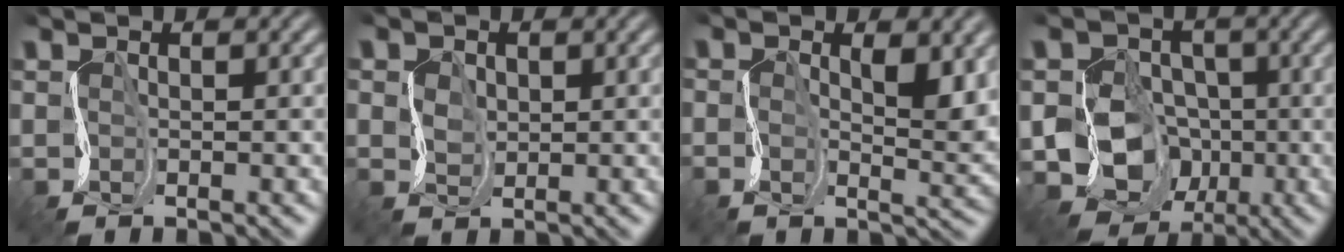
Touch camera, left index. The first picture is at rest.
{"total": 1.0, "force": [-0.2, 0.9, -0.1], "torque": [-0.010, 0.000, -0.003]}
{"total": 2.9, "force": [0.1, 1.4, 2.5], "torque": [-0.053, -0.003, -0.001]}
{"total": 11.8, "force": [-4.4, 10.1, 4.2], "torque": [-0.058, -0.019, -0.107]}